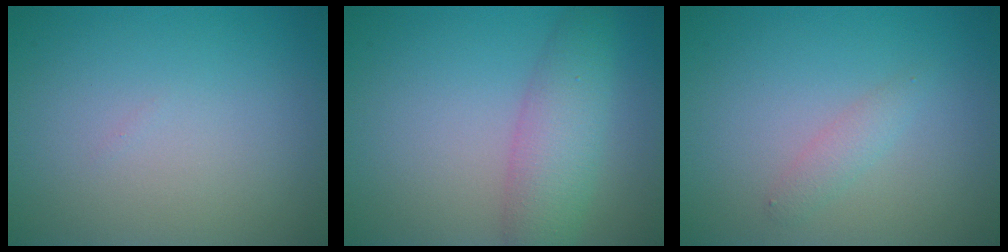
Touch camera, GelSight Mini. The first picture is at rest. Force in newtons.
{"total": 4.5, "press": 4.5, "slide": 0.2}
{"total": 1.3, "press": 1.3, "slide": 0.0}